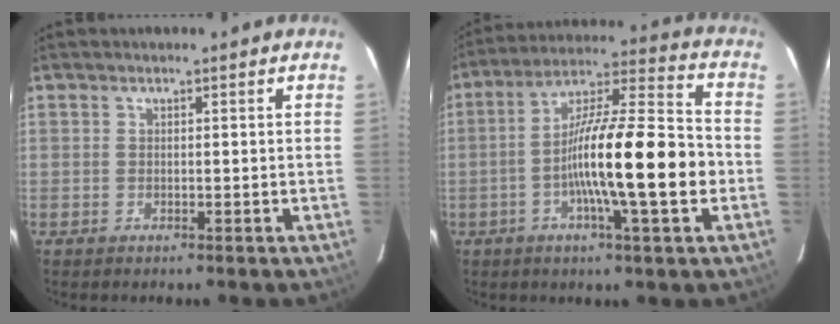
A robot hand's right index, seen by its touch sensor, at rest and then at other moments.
{"total": 17.5, "force": [-3.6, 1.1, 17.1], "torque": [-0.286, 0.005, -0.065]}